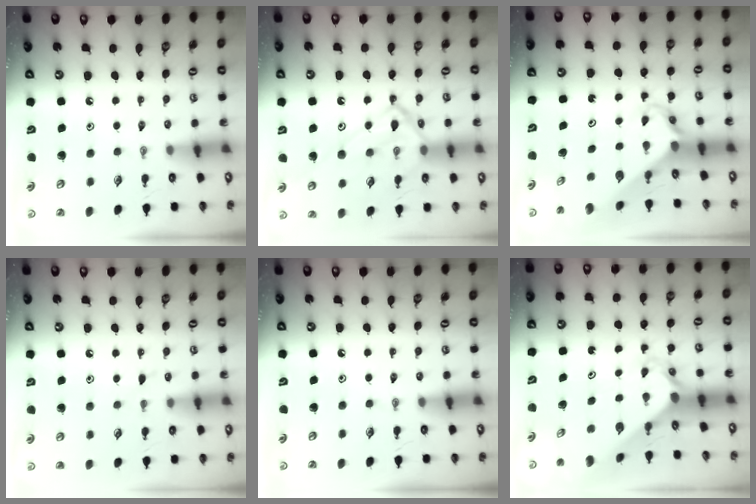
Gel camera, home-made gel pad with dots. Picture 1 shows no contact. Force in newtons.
{"total": 15.6, "press": 15.5, "slide": 1.3}
{"total": 2.7, "press": 2.7, "slide": 0.2}
{"total": 6.1, "press": 6.0, "slide": 0.6}
{"total": 0.0}
{"total": 2.5, "press": 2.5, "slide": 0.3}